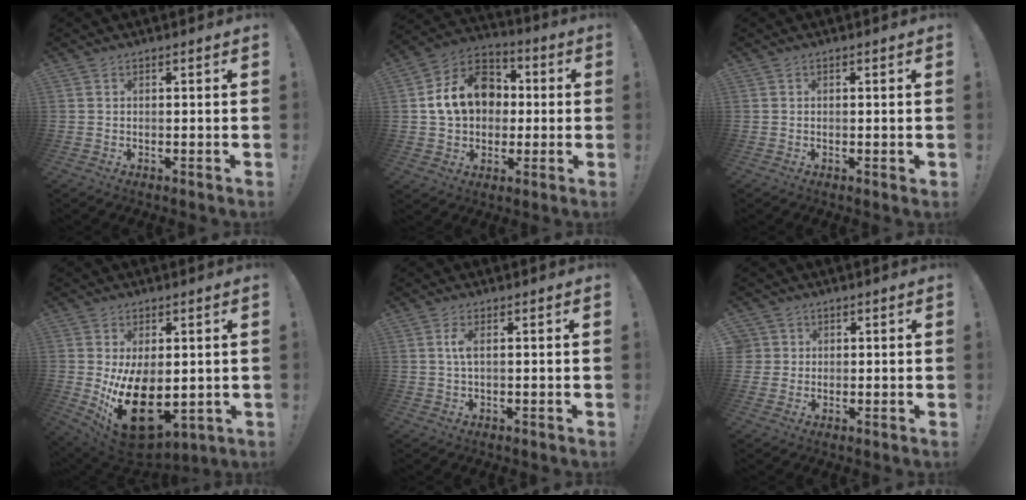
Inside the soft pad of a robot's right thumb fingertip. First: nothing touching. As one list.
[{"total": 17.0, "force": [2.5, 13.6, 9.9], "torque": [-0.140, 0.009, 0.056]}, {"total": 0.6, "force": [0.3, 0.3, 0.5], "torque": [-0.003, 0.000, 0.003]}, {"total": 18.2, "force": [-2.3, 10.8, 14.5], "torque": [-0.241, -0.003, -0.018]}, {"total": 2.9, "force": [0.4, 0.8, 2.8], "torque": [-0.060, -0.001, 0.002]}, {"total": 3.4, "force": [0.9, 3.2, 0.4], "torque": [-0.015, 0.005, 0.019]}]